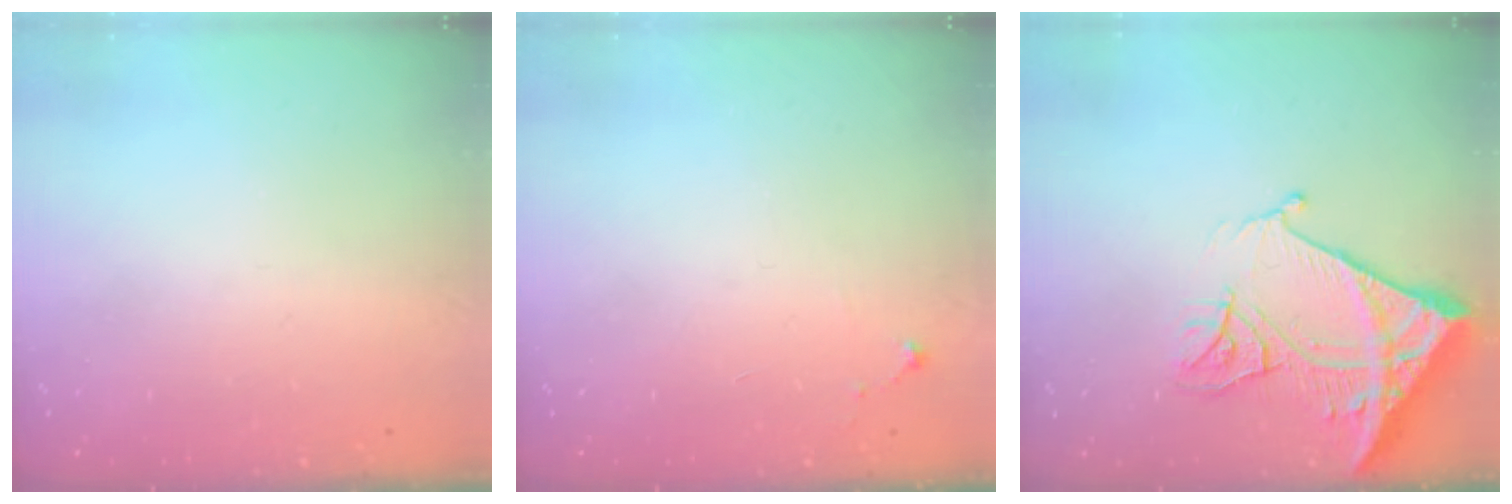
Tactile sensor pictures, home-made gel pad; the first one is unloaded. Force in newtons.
{"total": 4.9, "press": 4.9, "slide": 0.7}
{"total": 15.3, "press": 15.2, "slide": 1.7}